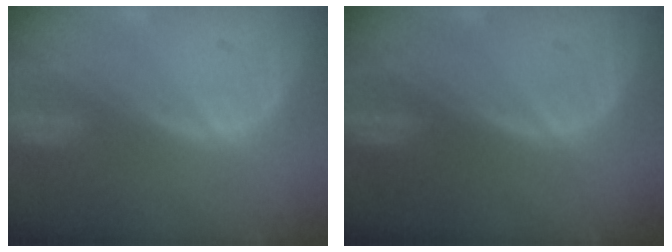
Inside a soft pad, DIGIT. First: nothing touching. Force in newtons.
{"total": 0.0}